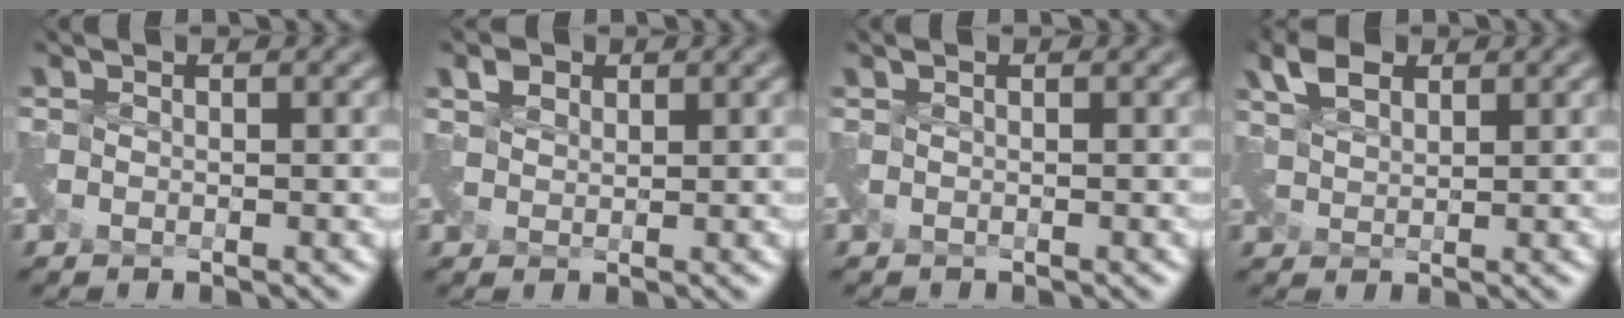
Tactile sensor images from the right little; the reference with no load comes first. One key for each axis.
{"total": 1.4, "fx": 1.1, "fy": 0.9, "fz": 0.2, "tx": -0.004, "ty": 0.006, "tz": 0.024}
{"total": 0.0}
{"total": 3.4, "fx": 2.6, "fy": 1.6, "fz": 1.6, "tx": -0.042, "ty": 0.012, "tz": 0.053}